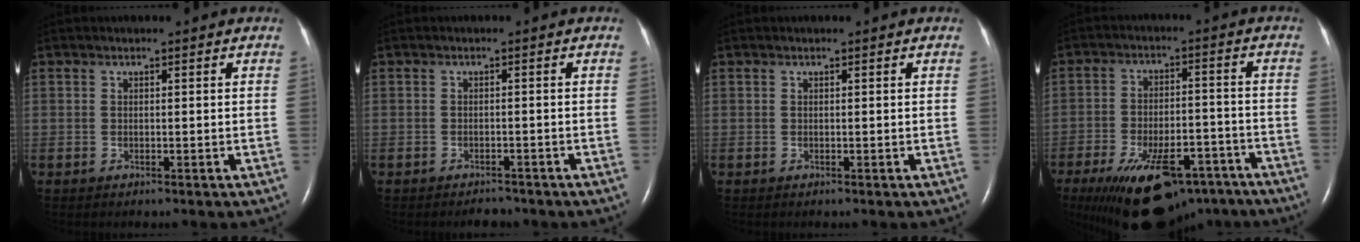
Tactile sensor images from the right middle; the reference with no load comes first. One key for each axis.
{"total": 2.0, "fx": -1.7, "fy": 0.8, "fz": 0.5, "tx": -0.014, "ty": -0.002, "tz": -0.022}
{"total": 0.0}
{"total": 18.2, "fx": -12.2, "fy": 7.6, "fz": 11.2, "tx": -0.180, "ty": 0.001, "tz": -0.184}